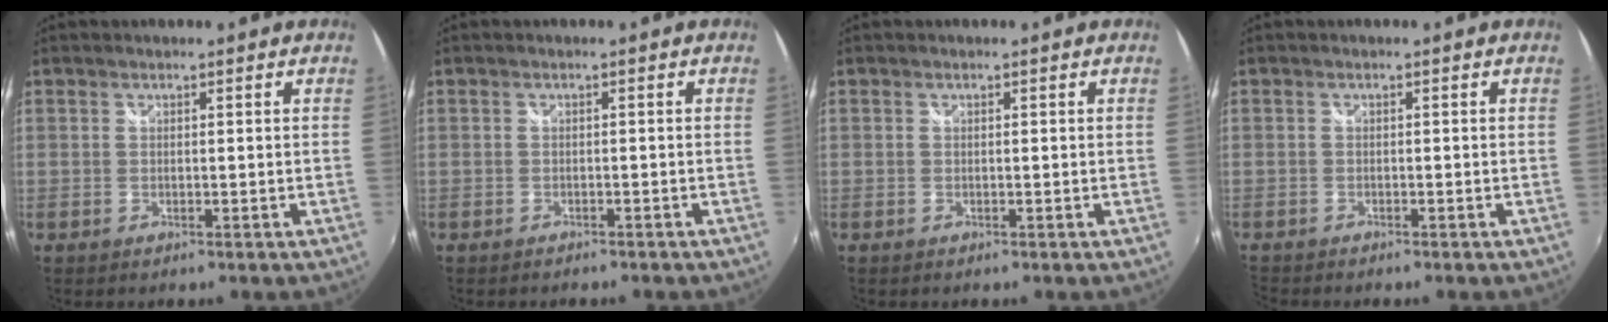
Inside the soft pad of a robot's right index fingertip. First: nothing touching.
{"total": 2.2, "force": [-2.0, 0.5, 0.7], "torque": [-0.019, -0.012, -0.029]}
{"total": 0.0}
{"total": 2.1, "force": [-2.0, 0.0, 0.5], "torque": [-0.020, -0.013, -0.040]}